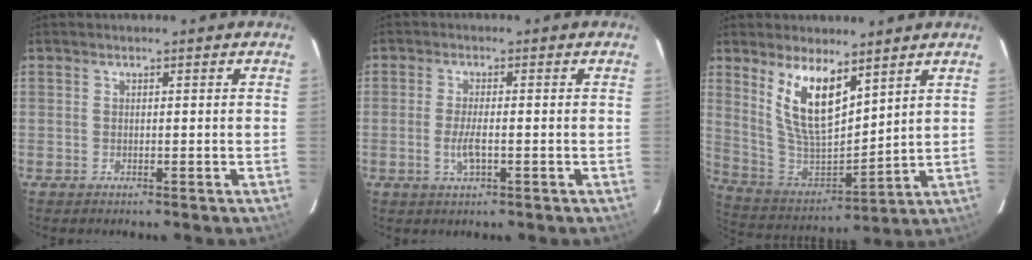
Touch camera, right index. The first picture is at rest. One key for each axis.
{"total": 4.0, "fx": -1.2, "fy": 1.2, "fz": 3.6, "tx": -0.075, "ty": -0.005, "tz": -0.023}
{"total": 13.5, "fx": 7.6, "fy": 5.1, "fz": 9.9, "tx": -0.192, "ty": -0.007, "tz": 0.163}